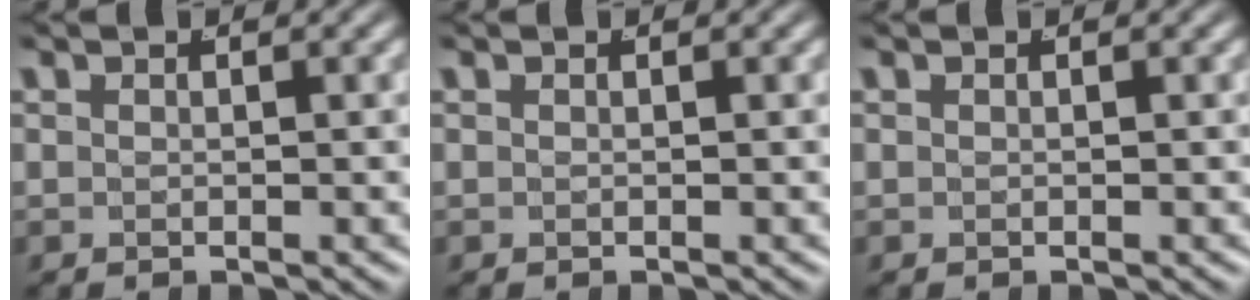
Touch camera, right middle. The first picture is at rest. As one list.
[{"total": 0.0}, {"total": 0.0}]